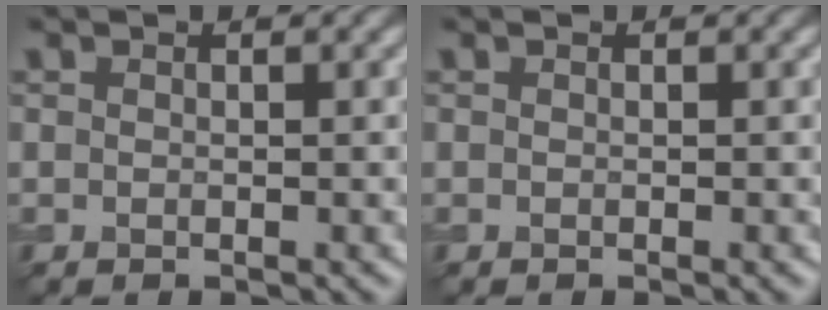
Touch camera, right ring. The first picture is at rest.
{"total": 0.0}